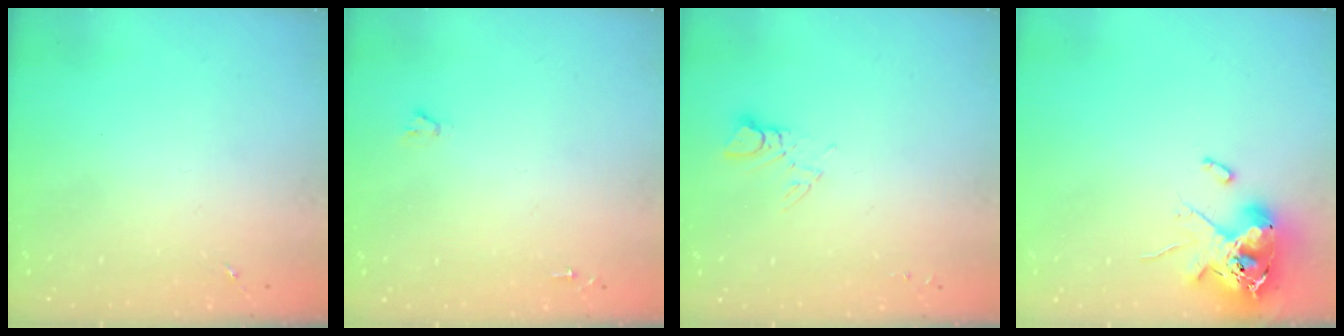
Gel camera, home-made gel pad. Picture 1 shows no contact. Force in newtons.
{"total": 1.6, "press": 1.6, "slide": 0.1}
{"total": 4.5, "press": 4.5, "slide": 0.5}
{"total": 12.5, "press": 12.3, "slide": 2.0}